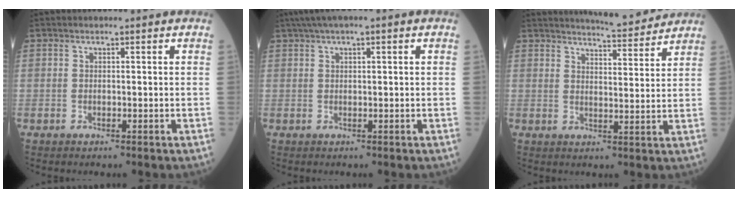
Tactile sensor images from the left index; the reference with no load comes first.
{"total": 4.9, "force": [2.7, 0.6, 4.1], "torque": [-0.076, 0.031, 0.046]}
{"total": 8.5, "force": [8.3, 0.4, 2.1], "torque": [-0.039, 0.001, 0.111]}